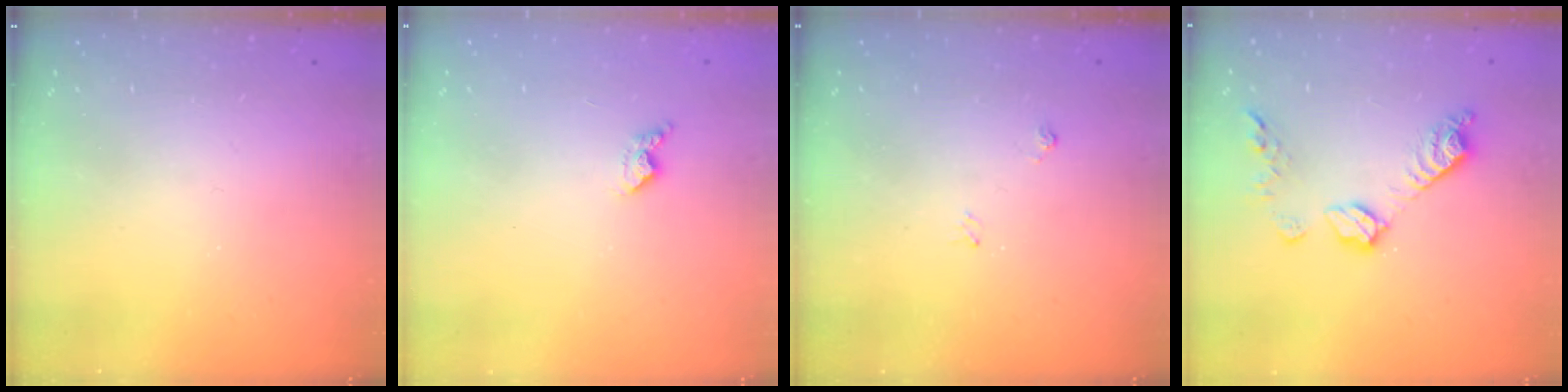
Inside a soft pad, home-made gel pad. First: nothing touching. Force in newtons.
{"total": 4.4, "press": 4.4, "slide": 0.8}
{"total": 4.4, "press": 4.3, "slide": 0.6}
{"total": 10.5, "press": 10.5, "slide": 0.5}